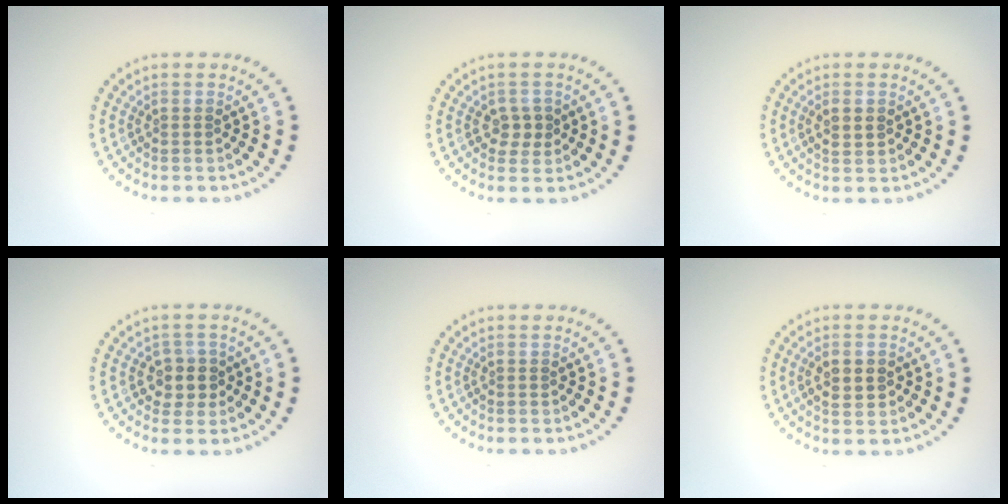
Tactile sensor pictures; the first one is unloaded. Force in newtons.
{"total": 1.9, "press": 1.8, "slide": 0.6}
{"total": 1.3, "press": 1.2, "slide": 0.2}
{"total": 2.3, "press": 2.1, "slide": 1.1}
{"total": 0.0}
{"total": 2.2, "press": 2.1, "slide": 0.1}